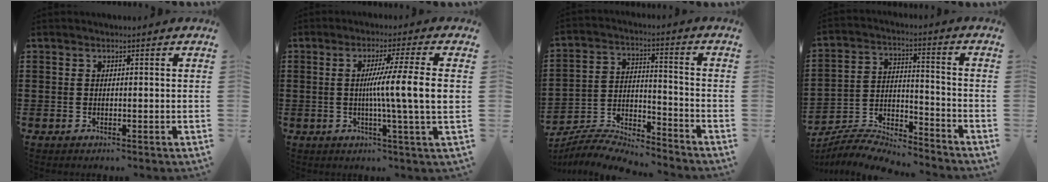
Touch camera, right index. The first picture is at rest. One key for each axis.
{"total": 9.3, "fx": 0.2, "fy": -0.6, "fz": 9.3, "tx": -0.167, "ty": -0.008, "tz": -0.004}
{"total": 6.6, "fx": -6.5, "fy": 0.8, "fz": 1.1, "tx": -0.033, "ty": 0.004, "tz": -0.132}
{"total": 6.8, "fx": -6.6, "fy": 1.0, "fz": 1.2, "tx": -0.026, "ty": 0.009, "tz": -0.132}